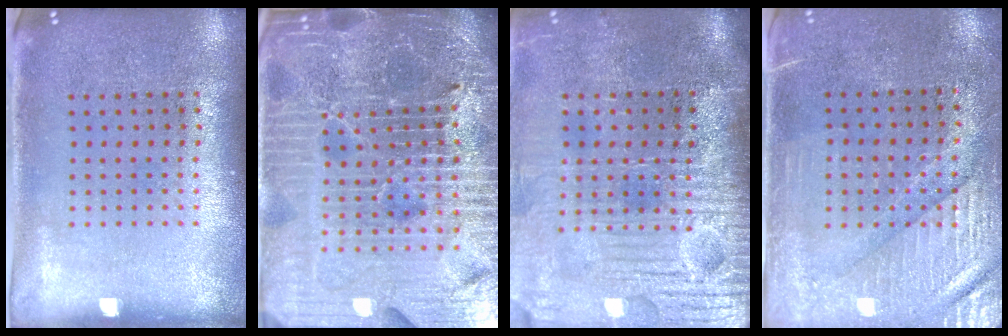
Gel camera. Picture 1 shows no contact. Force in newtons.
{"total": 7.2, "press": 6.3, "slide": 3.6}
{"total": 4.6, "press": 4.0, "slide": 2.2}
{"total": 3.4, "press": 3.0, "slide": 1.7}